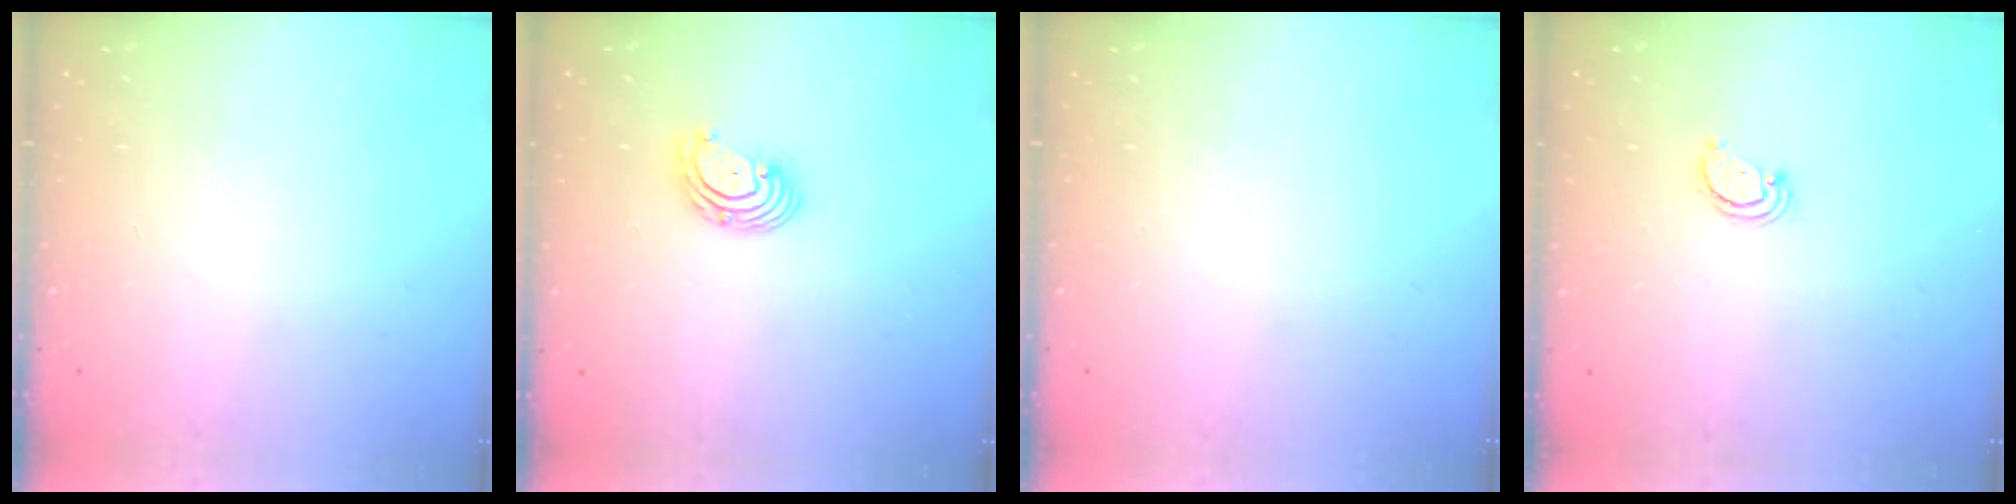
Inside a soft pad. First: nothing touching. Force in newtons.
{"total": 3.2, "press": 3.2, "slide": 0.2}
{"total": 0.0}
{"total": 2.2, "press": 2.2, "slide": 0.1}